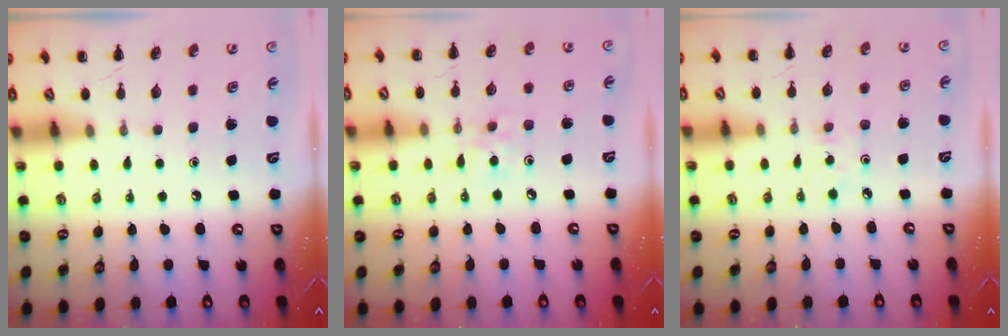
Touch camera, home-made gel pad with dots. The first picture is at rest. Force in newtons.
{"total": 3.6, "press": 3.4, "slide": 1.2}
{"total": 2.1, "press": 2.0, "slide": 0.7}